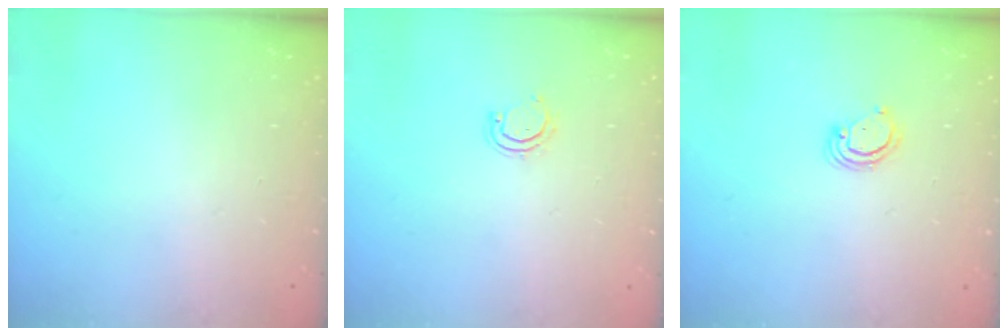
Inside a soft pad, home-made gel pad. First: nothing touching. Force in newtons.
{"total": 3.3, "press": 3.3, "slide": 0.2}
{"total": 3.6, "press": 3.6, "slide": 0.3}